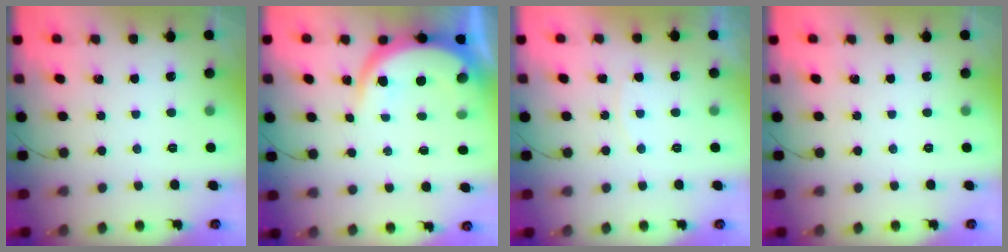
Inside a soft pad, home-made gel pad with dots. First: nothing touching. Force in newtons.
{"total": 9.2, "press": 9.1, "slide": 1.2}
{"total": 4.7, "press": 4.7, "slide": 0.4}
{"total": 0.0}